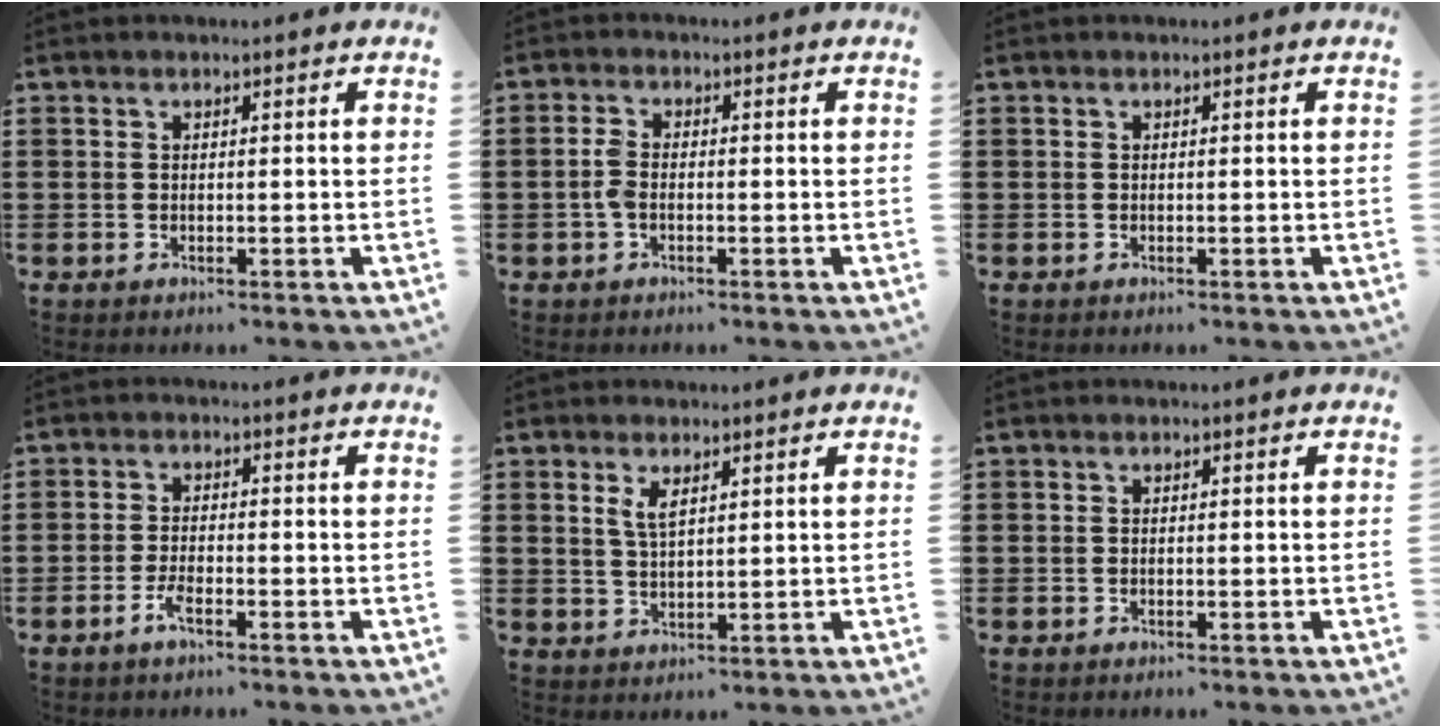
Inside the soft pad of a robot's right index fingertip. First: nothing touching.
{"total": 2.4, "force": [-0.7, 1.2, 2.0], "torque": [-0.053, -0.002, -0.017]}
{"total": 0.0}
{"total": 2.8, "force": [-1.8, 0.6, 2.0], "torque": [-0.050, -0.002, -0.038]}
{"total": 2.8, "force": [1.5, 1.1, 2.1], "torque": [-0.046, 0.004, 0.026]}
{"total": 0.0}